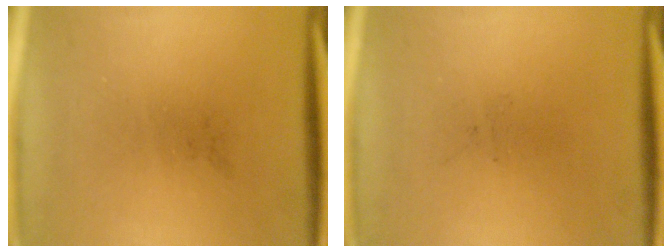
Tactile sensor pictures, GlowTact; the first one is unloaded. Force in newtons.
{"total": 0.0}